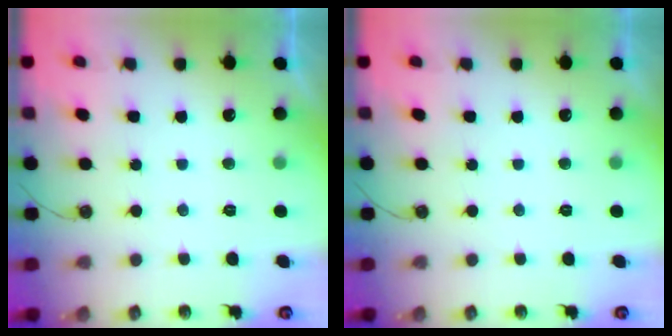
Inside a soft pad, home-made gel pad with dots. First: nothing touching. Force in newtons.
{"total": 0.0}